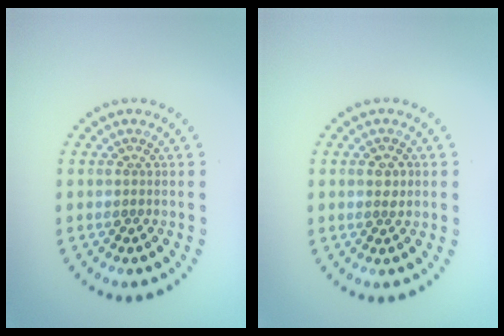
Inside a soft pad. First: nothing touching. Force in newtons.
{"total": 1.3, "press": 1.2, "slide": 0.3}